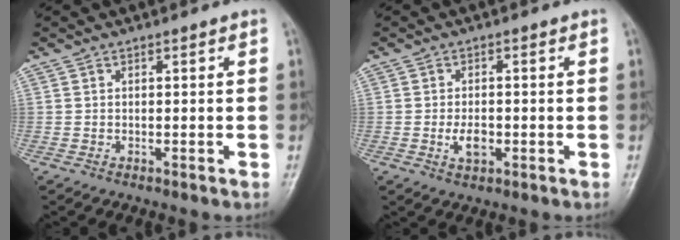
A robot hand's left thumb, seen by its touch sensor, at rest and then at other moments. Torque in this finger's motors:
{"motor_torque": [0.30, 0.31, 0.35, -0.11, 0.02]}